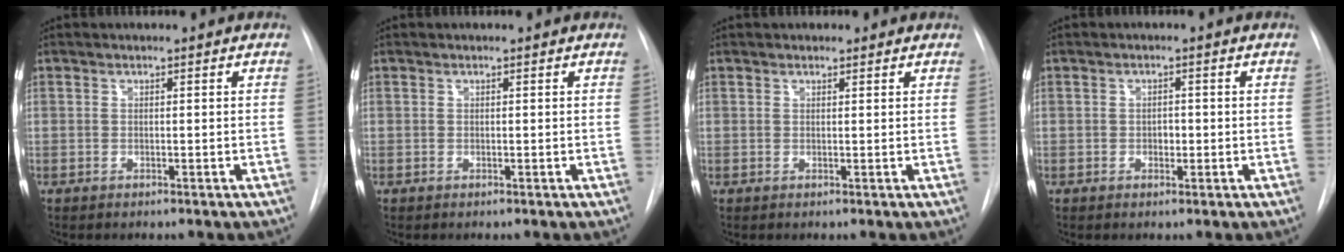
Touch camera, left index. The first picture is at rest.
{"total": 0.0}
{"total": 0.7, "force": [0.5, 0.4, 0.1], "torque": [-0.003, 0.005, 0.006]}
{"total": 1.7, "force": [-1.2, 0.9, 0.9], "torque": [-0.011, -0.002, -0.017]}